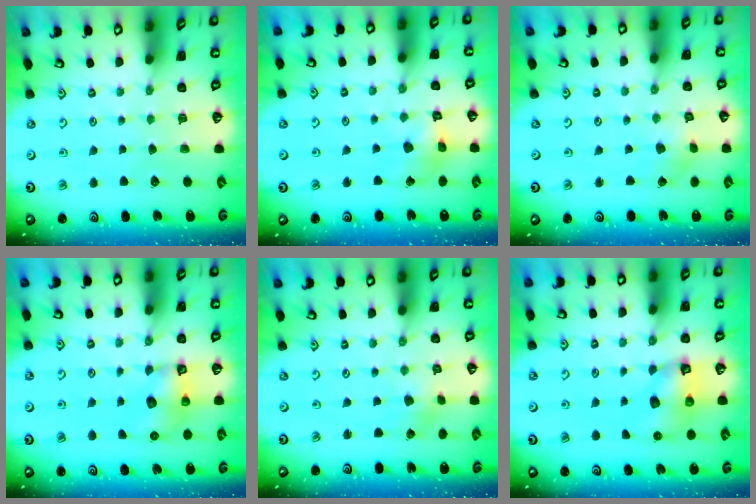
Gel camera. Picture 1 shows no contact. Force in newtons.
{"total": 5.9, "press": 5.9, "slide": 0.6}
{"total": 2.5, "press": 2.5, "slide": 0.2}
{"total": 7.2, "press": 7.2, "slide": 0.2}
{"total": 1.9, "press": 1.9, "slide": 0.2}
{"total": 7.0, "press": 7.0, "slide": 0.1}